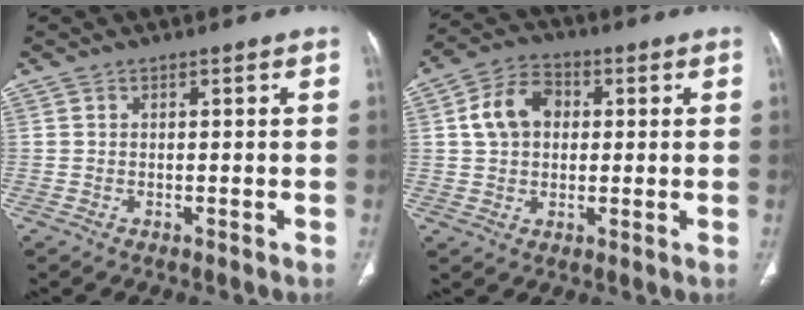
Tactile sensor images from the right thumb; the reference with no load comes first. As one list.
[{"total": 9.1, "force": [1.6, 6.8, 5.8], "torque": [-0.091, 0.016, 0.023]}]